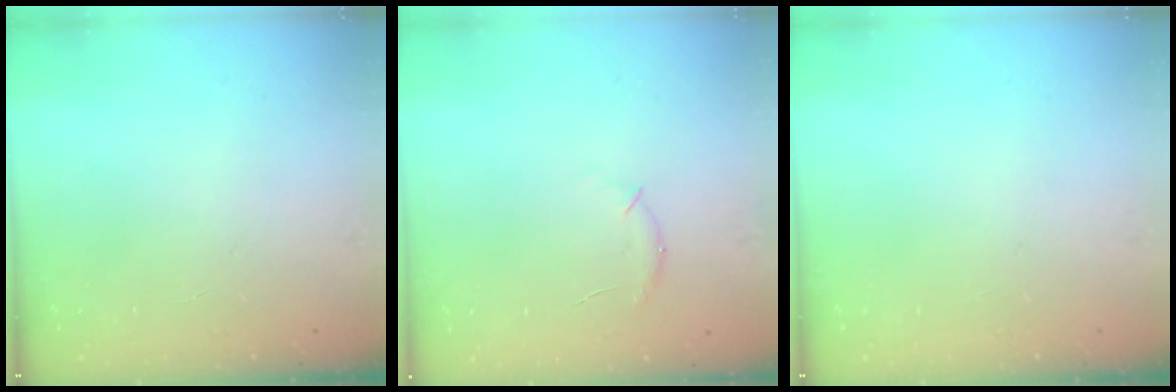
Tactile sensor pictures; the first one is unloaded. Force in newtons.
{"total": 6.9, "press": 6.7, "slide": 1.8}
{"total": 0.0}